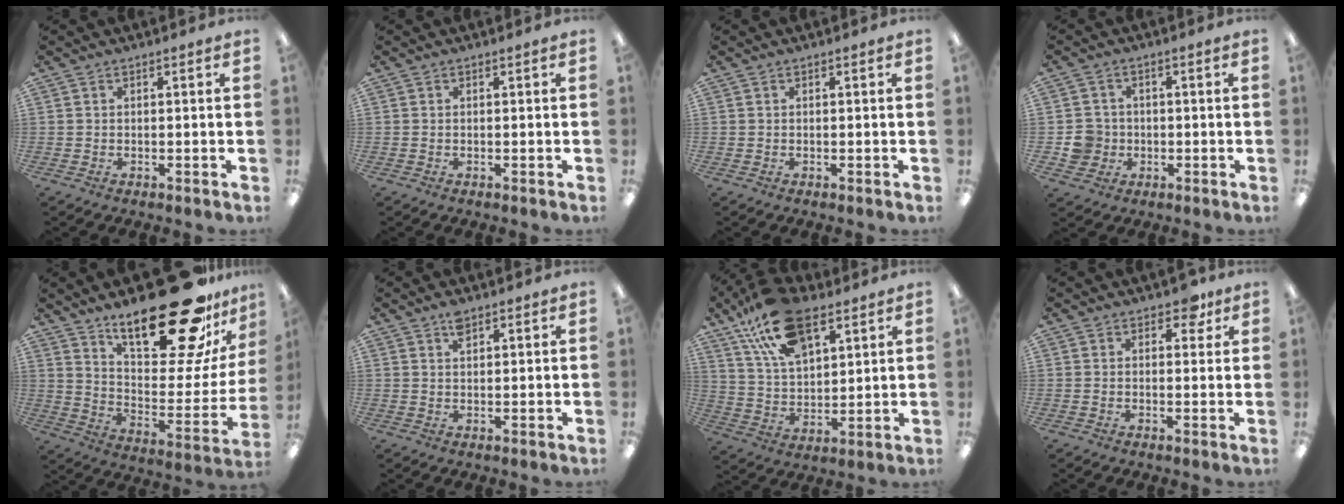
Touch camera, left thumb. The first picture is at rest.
{"total": 0.0}
{"total": 0.0}
{"total": 6.0, "force": [-1.1, 5.7, 1.4], "torque": [-0.029, 0.016, -0.017]}
{"total": 29.8, "force": [21.0, 9.5, 18.8], "torque": [-0.268, -0.143, 0.341]}
{"total": 2.8, "force": [1.9, 1.3, 1.7], "torque": [-0.029, -0.002, 0.033]}
{"total": 19.1, "force": [11.2, 9.9, 11.9], "torque": [-0.228, -0.031, 0.201]}
{"total": 4.1, "force": [2.4, 2.5, 2.2], "torque": [-0.015, -0.004, 0.039]}